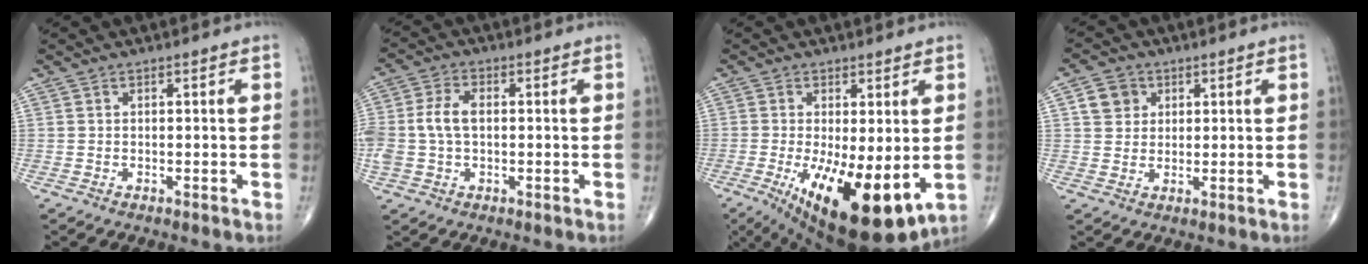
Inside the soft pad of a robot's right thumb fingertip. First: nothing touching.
{"total": 7.7, "force": [0.1, 4.9, 5.9], "torque": [-0.140, 0.020, 0.002]}
{"total": 16.8, "force": [-3.7, 6.1, 15.2], "torque": [-0.231, -0.033, -0.035]}
{"total": 6.1, "force": [1.9, 5.4, 2.0], "torque": [-0.006, -0.001, 0.030]}